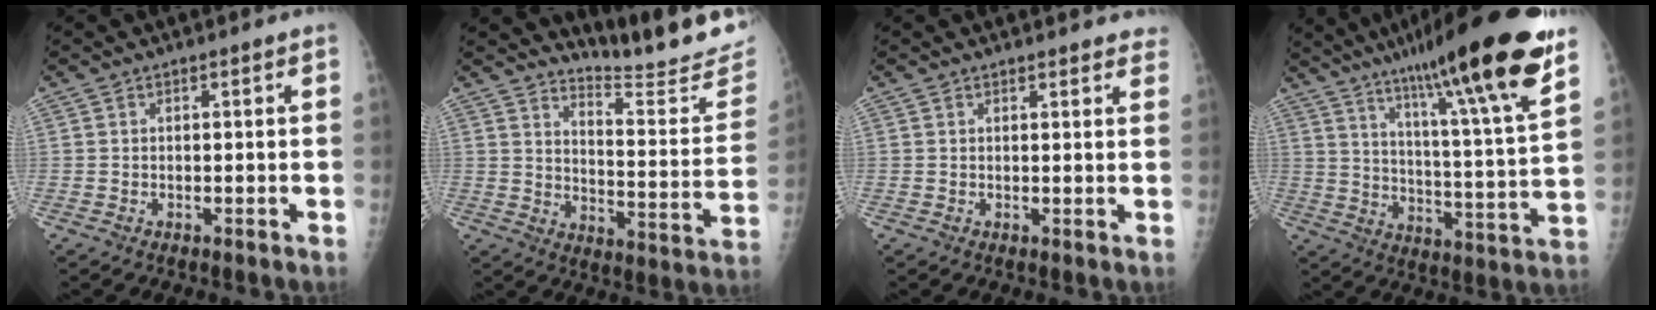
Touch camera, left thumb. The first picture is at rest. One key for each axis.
{"total": 18.4, "fx": 17.4, "fy": 1.6, "fz": 5.8, "tx": -0.056, "ty": -0.173, "tz": 0.226}
{"total": 6.2, "fx": 5.7, "fy": 1.7, "fz": 1.9, "tx": 0.008, "ty": -0.016, "tz": 0.052}
{"total": 25.5, "fx": 17.1, "fy": 2.1, "fz": 18.8, "tx": -0.279, "ty": -0.061, "tz": 0.263}